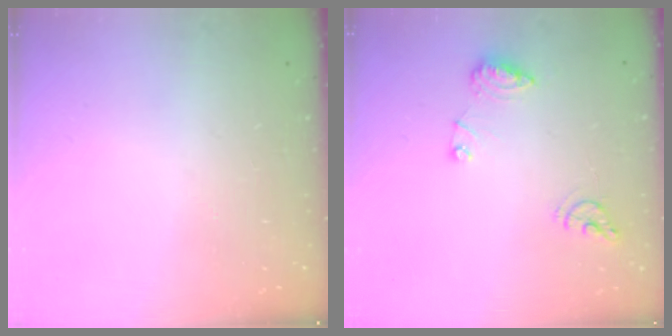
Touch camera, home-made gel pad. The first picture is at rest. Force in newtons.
{"total": 8.9, "press": 8.9, "slide": 1.0}